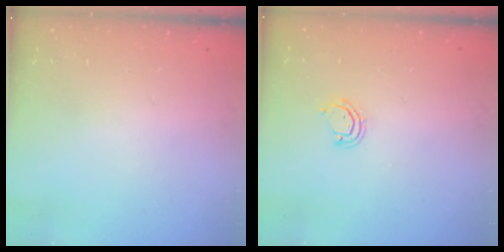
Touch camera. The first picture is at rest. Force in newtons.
{"total": 3.4, "press": 3.4, "slide": 0.2}